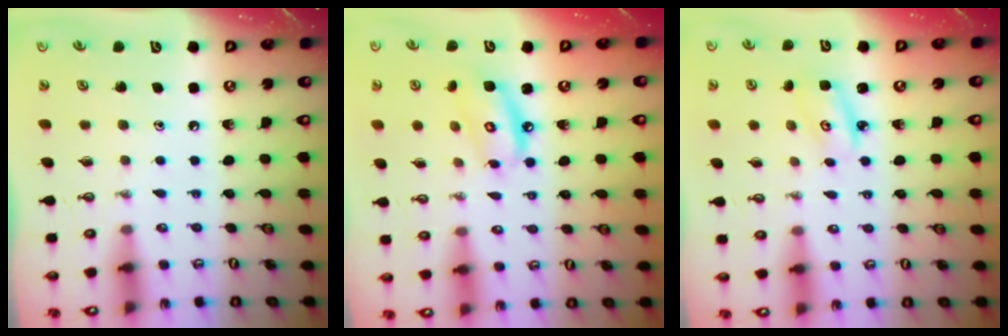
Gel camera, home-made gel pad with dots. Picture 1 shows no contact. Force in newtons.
{"total": 8.7, "press": 8.7, "slide": 0.8}
{"total": 3.5, "press": 3.5, "slide": 0.2}